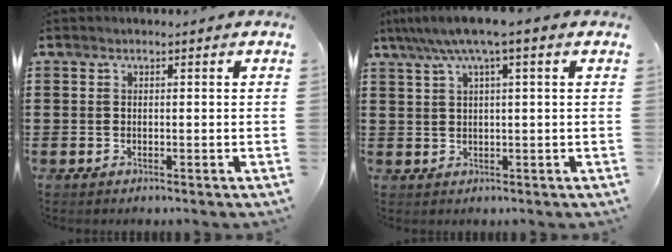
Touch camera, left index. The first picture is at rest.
{"total": 4.6, "force": [2.2, 0.1, 4.0], "torque": [-0.082, 0.004, 0.036]}